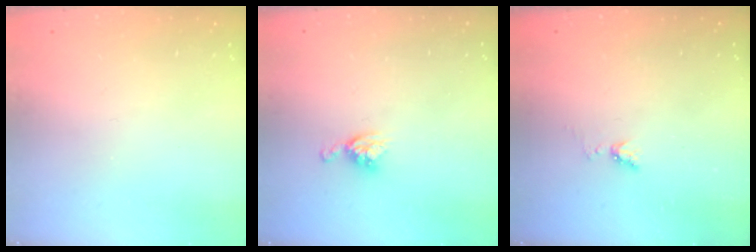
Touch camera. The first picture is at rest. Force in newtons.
{"total": 5.5, "press": 5.5, "slide": 0.1}
{"total": 4.0, "press": 3.9, "slide": 0.5}